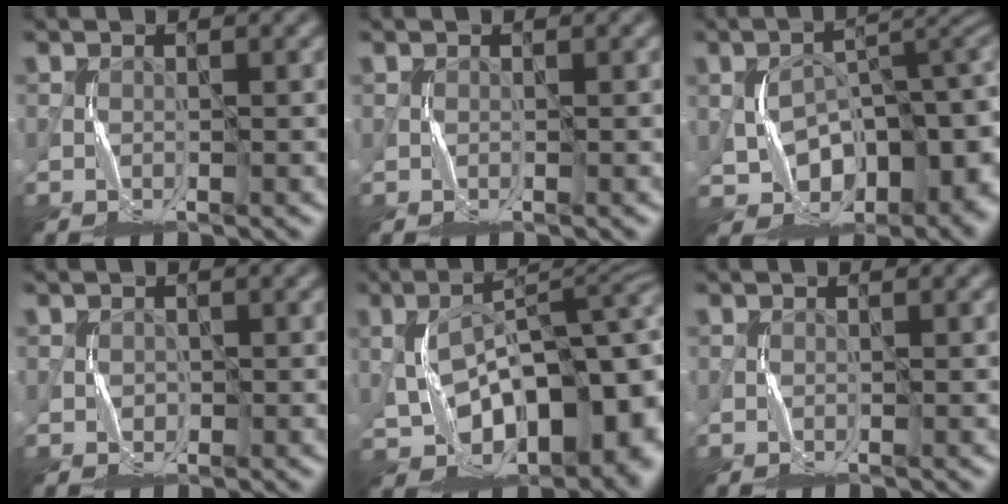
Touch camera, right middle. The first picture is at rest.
{"total": 0.0}
{"total": 11.6, "force": [-2.0, 7.1, 9.0], "torque": [-0.135, -0.010, -0.024]}
{"total": 0.8, "force": [0.0, 0.7, 0.1], "torque": [0.002, -0.002, -0.001]}
{"total": 14.5, "force": [-1.7, 7.3, 12.5], "torque": [-0.181, 0.004, -0.018]}
{"total": 0.0}